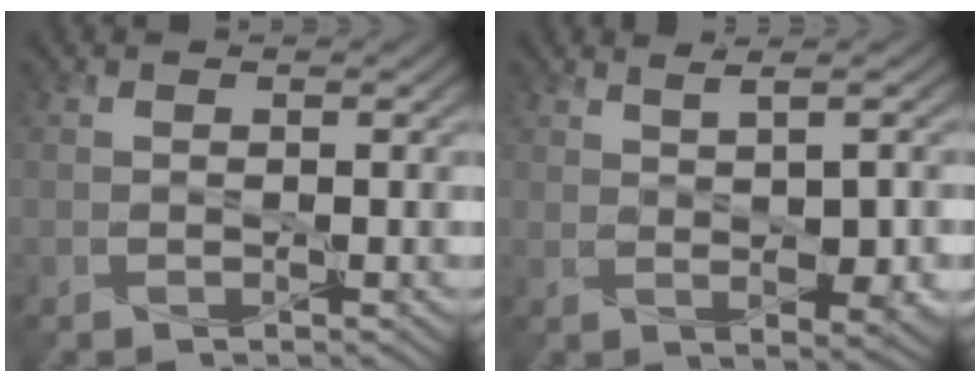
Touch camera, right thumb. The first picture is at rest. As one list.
[{"total": 3.6, "force": [0.9, 0.6, 3.4], "torque": [-0.064, 0.001, 0.026]}]